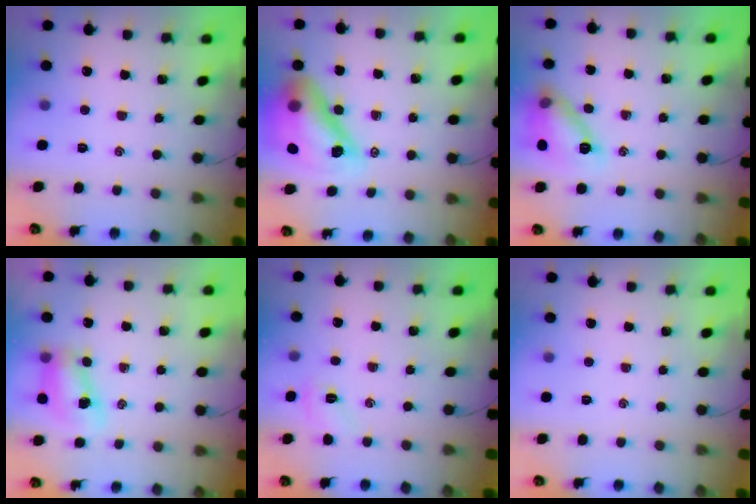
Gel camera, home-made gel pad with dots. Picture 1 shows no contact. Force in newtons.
{"total": 19.3, "press": 18.5, "slide": 5.5}
{"total": 12.2, "press": 12.2, "slide": 0.1}
{"total": 7.9, "press": 7.9, "slide": 1.0}
{"total": 4.7, "press": 4.5, "slide": 1.4}
{"total": 0.0}